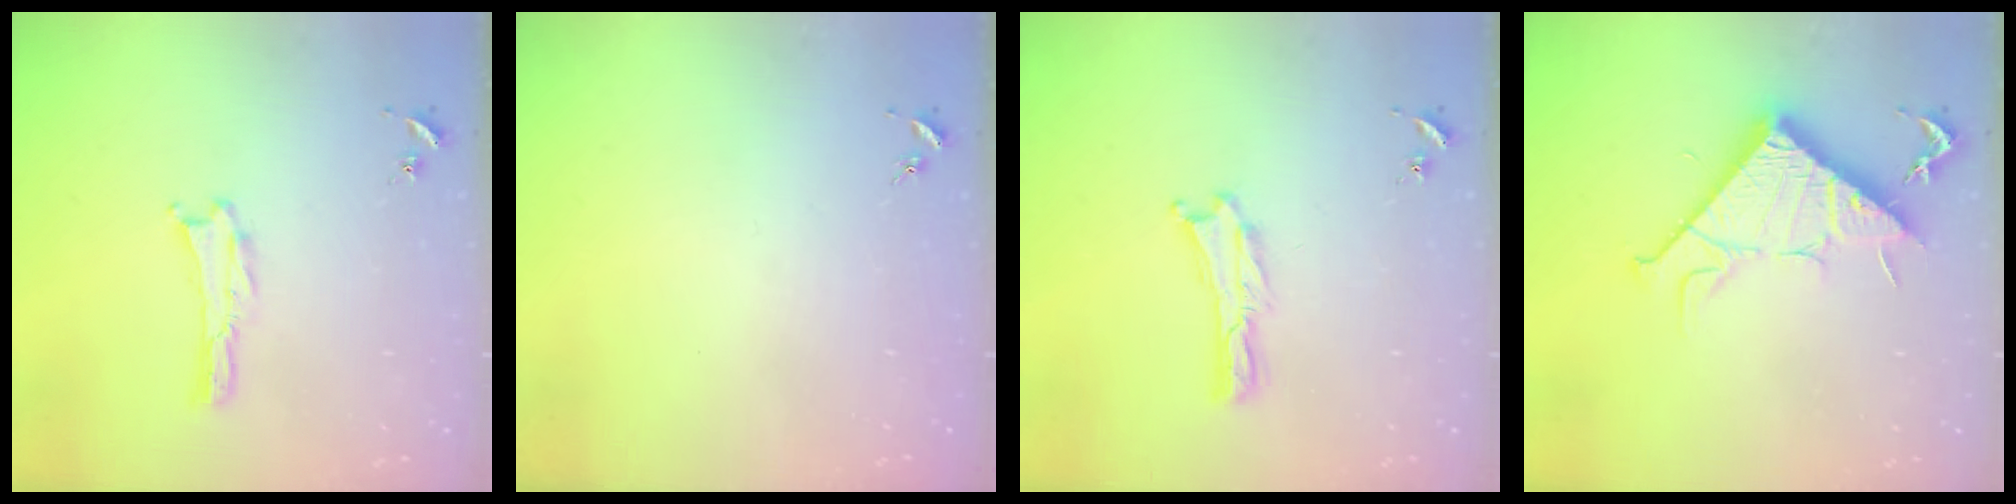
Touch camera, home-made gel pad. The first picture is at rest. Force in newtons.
{"total": 0.0}
{"total": 0.0}
{"total": 11.4, "press": 11.4, "slide": 0.1}